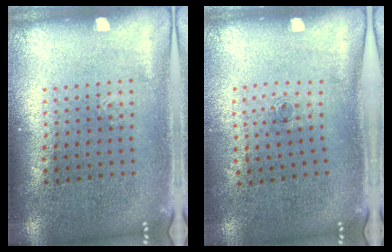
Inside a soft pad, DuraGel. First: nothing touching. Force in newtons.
{"total": 0.6, "press": 0.2, "slide": 0.6}